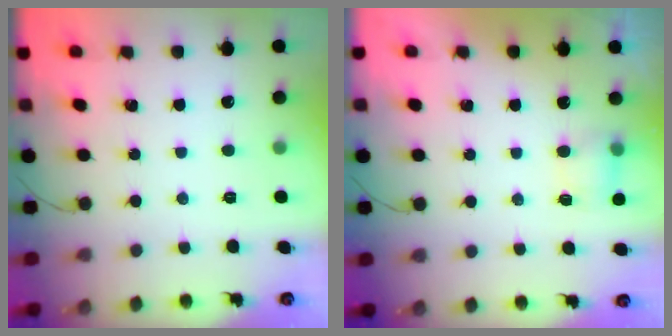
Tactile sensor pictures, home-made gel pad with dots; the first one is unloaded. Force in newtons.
{"total": 5.0, "press": 4.8, "slide": 1.0}